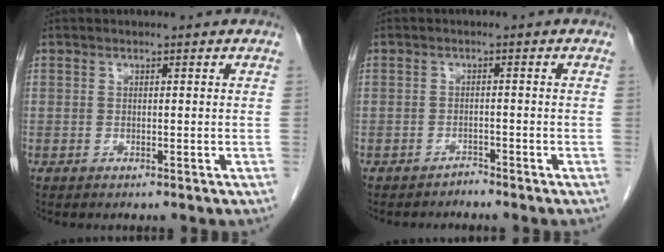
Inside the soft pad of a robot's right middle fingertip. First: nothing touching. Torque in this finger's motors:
{"motor_torque": [-0.31, -0.29, -0.02, -0.01]}